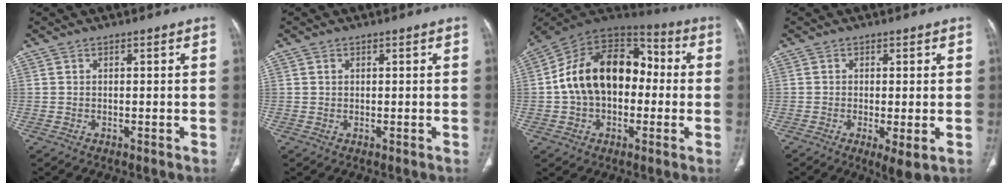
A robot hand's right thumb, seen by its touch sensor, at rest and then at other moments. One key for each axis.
{"total": 0.6, "fx": 0.2, "fy": 0.5, "fz": 0.2, "tx": -0.001, "ty": 0.000, "tz": 0.005}
{"total": 20.1, "fx": -0.1, "fy": 13.5, "fz": 14.8, "tx": -0.222, "ty": 0.048, "tz": -0.007}
{"total": 4.3, "fx": -1.1, "fy": 1.1, "fz": 4.0, "tx": -0.074, "ty": -0.015, "tz": -0.020}